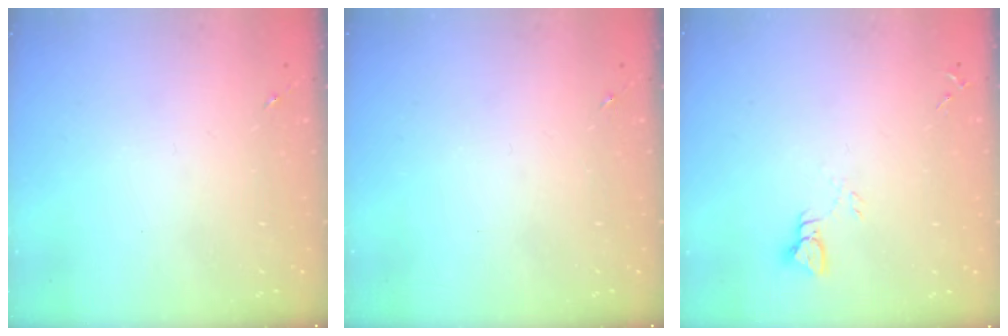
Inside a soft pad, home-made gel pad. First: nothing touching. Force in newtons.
{"total": 0.0}
{"total": 3.5, "press": 3.5, "slide": 0.2}